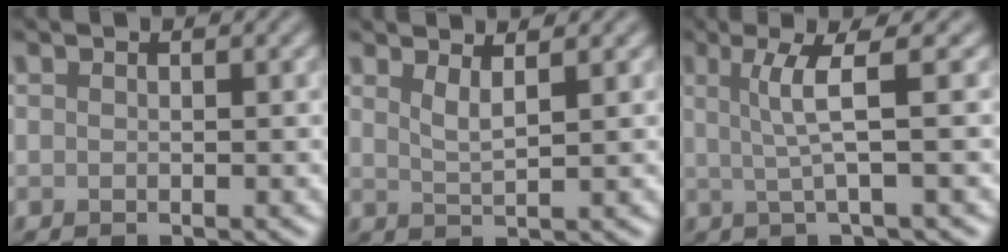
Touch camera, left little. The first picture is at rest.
{"total": 2.0, "force": [1.2, 0.5, 1.4], "torque": [-0.022, -0.003, 0.021]}
{"total": 3.9, "force": [0.6, 0.5, 3.8], "torque": [-0.071, 0.002, 0.013]}